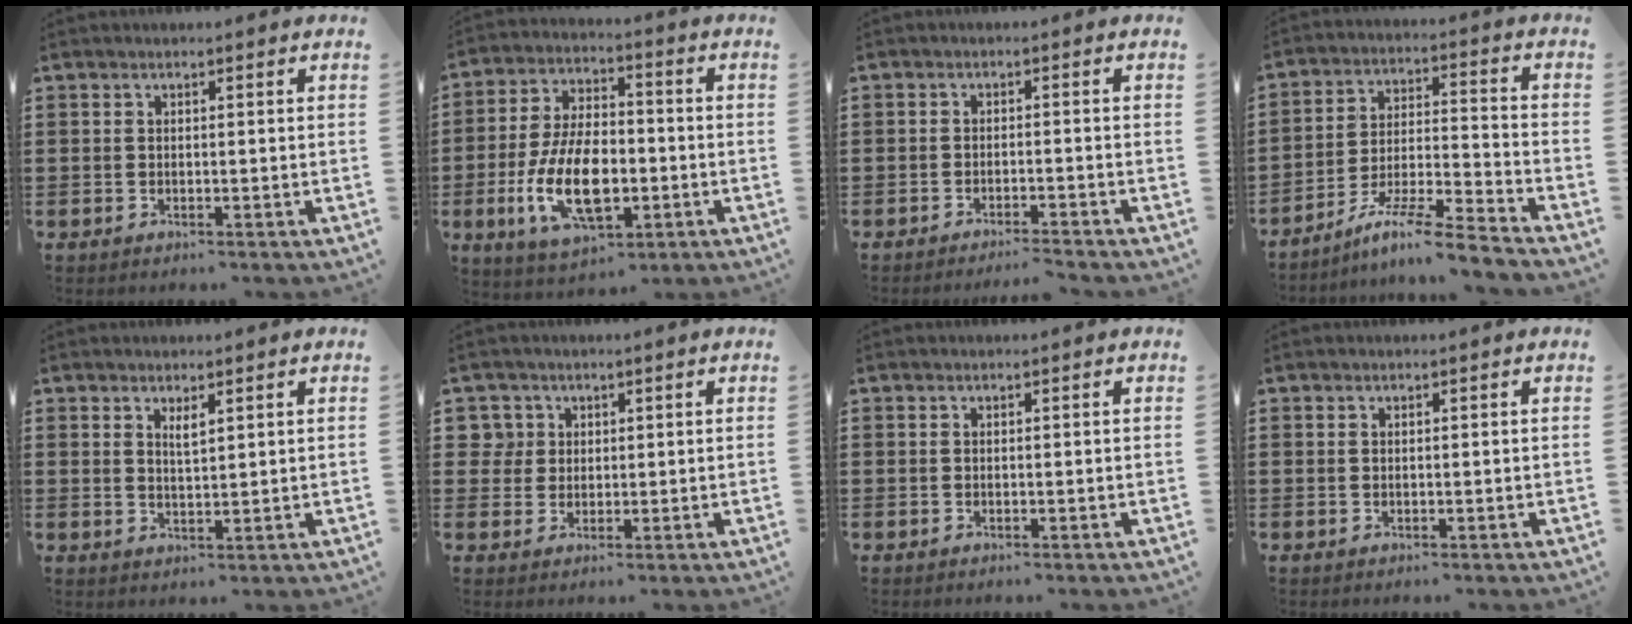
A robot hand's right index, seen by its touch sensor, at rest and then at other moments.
{"total": 12.4, "force": [-3.4, 6.0, 10.3], "torque": [-0.220, -0.012, -0.065]}
{"total": 2.1, "force": [-2.1, -0.3, 0.1], "torque": [-0.005, 0.002, -0.044]}
{"total": 9.0, "force": [-7.6, -0.4, 4.7], "torque": [-0.089, 0.000, -0.150]}
{"total": 2.0, "force": [1.3, 0.5, 1.4], "torque": [-0.029, 0.002, 0.022]}
{"total": 3.7, "force": [1.3, 3.4, 0.3], "torque": [-0.024, 0.014, 0.025]}
{"total": 0.0}
{"total": 0.0}